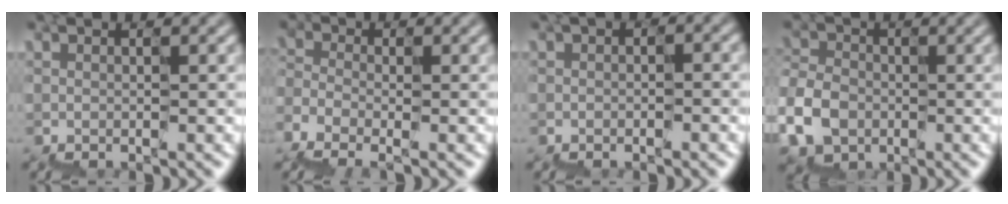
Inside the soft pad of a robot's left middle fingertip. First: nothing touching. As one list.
[{"total": 2.6, "force": [-2.6, -0.3, -0.4], "torque": [0.014, -0.016, -0.055]}, {"total": 1.0, "force": [-0.6, 0.5, 0.5], "torque": [-0.003, 0.005, -0.012]}, {"total": 4.1, "force": [-3.1, 2.8, 0.1], "torque": [-0.018, -0.010, -0.064]}]